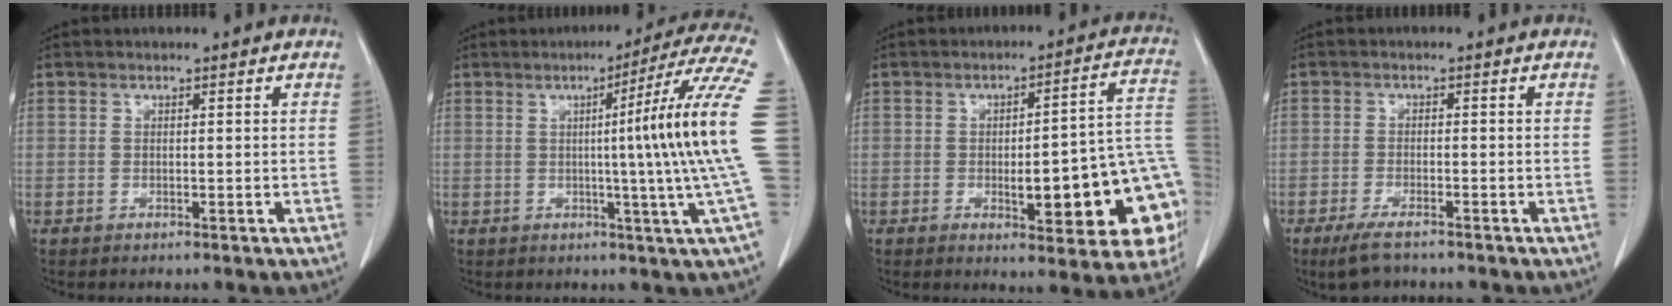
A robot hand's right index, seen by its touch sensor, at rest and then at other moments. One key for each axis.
{"total": 15.6, "fx": 0.2, "fy": -3.1, "fz": 15.3, "tx": -0.186, "ty": 0.001, "tz": -0.008}
{"total": 18.1, "fx": -4.3, "fy": 3.8, "fz": 17.2, "tx": -0.137, "ty": 0.036, "tz": -0.039}
{"total": 4.4, "fx": -3.3, "fy": 1.1, "fz": 2.7, "tx": -0.054, "ty": -0.007, "tz": -0.055}